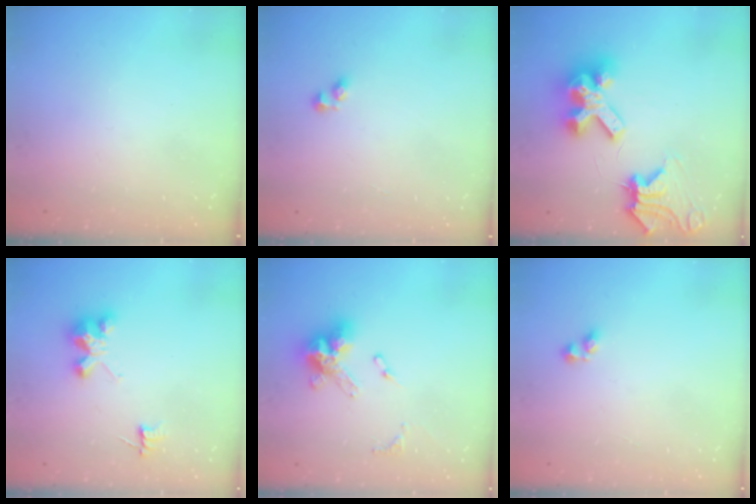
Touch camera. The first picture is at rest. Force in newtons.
{"total": 2.0, "press": 2.0, "slide": 0.3}
{"total": 15.2, "press": 15.1, "slide": 2.0}
{"total": 4.6, "press": 4.6, "slide": 0.3}
{"total": 12.1, "press": 12.0, "slide": 1.1}
{"total": 3.7, "press": 3.6, "slide": 0.7}